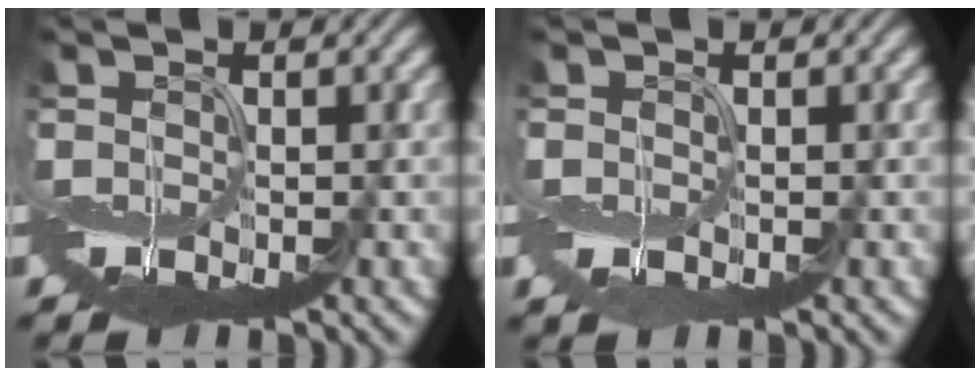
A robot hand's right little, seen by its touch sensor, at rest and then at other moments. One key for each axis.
{"total": 0.7, "fx": -0.3, "fy": 0.5, "fz": 0.4, "tx": -0.013, "ty": -0.004, "tz": -0.002}